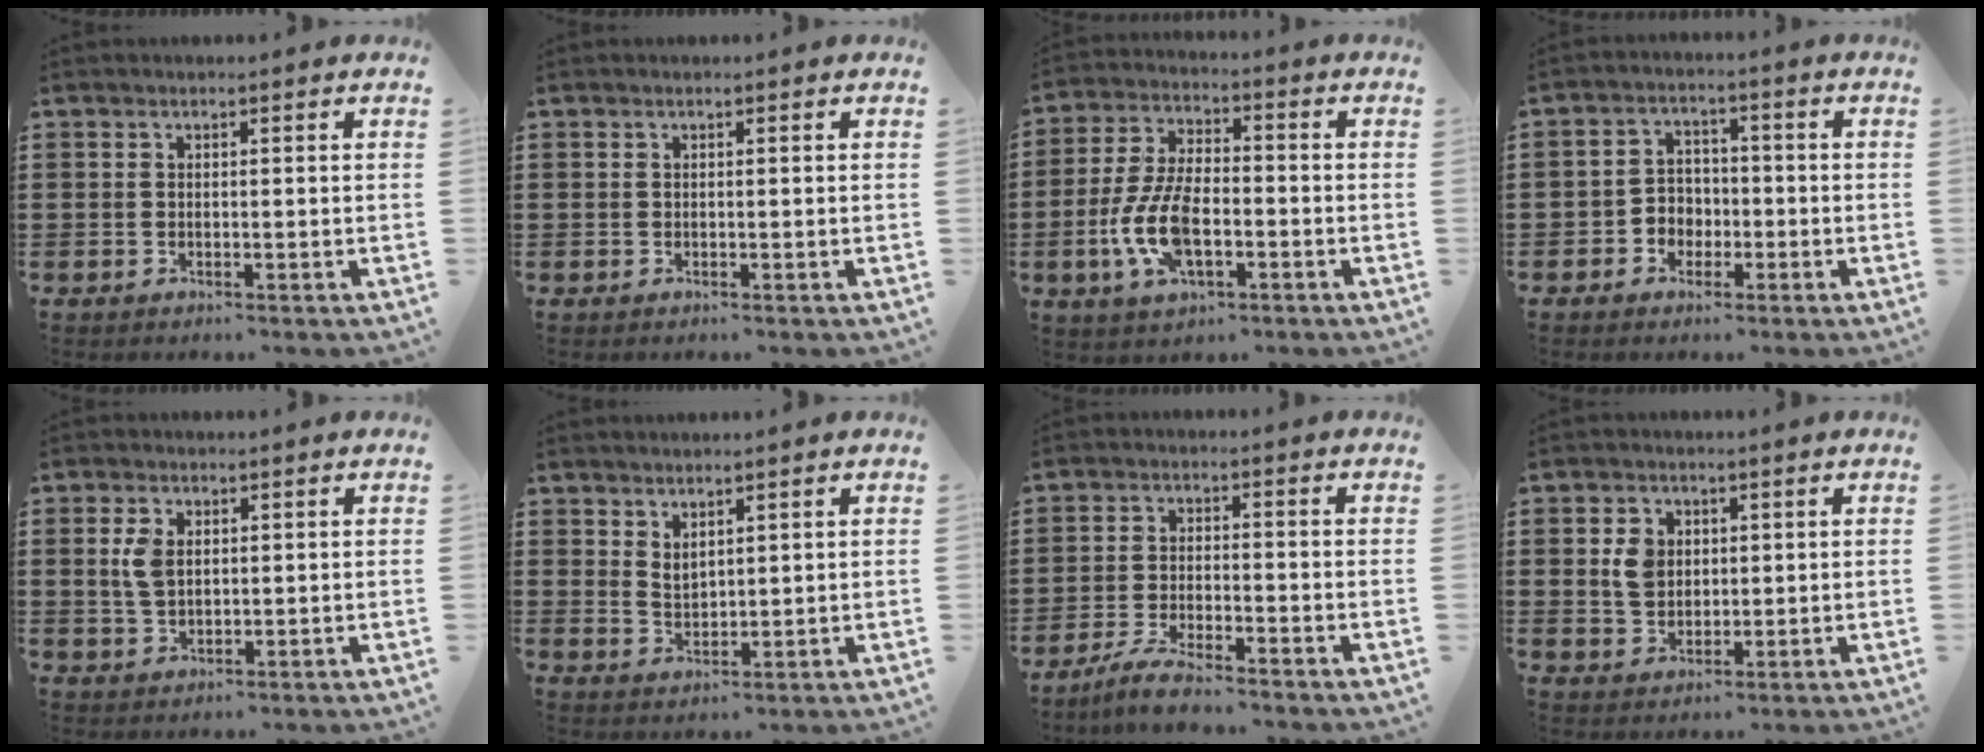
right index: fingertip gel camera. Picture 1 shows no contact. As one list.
[{"total": 0.0}, {"total": 9.9, "force": [-2.8, 4.8, 8.2], "torque": [-0.199, -0.007, -0.058]}, {"total": 3.5, "force": [-1.7, 3.0, 0.8], "torque": [-0.026, 0.008, -0.037]}, {"total": 4.1, "force": [0.9, 2.5, 3.2], "torque": [-0.076, 0.007, 0.013]}, {"total": 2.3, "force": [2.0, 1.0, 0.5], "torque": [-0.014, 0.004, 0.040]}, {"total": 4.2, "force": [-3.9, -0.1, 1.5], "torque": [-0.041, -0.006, -0.079]}, {"total": 4.3, "force": [0.9, 3.4, 2.5], "torque": [-0.059, 0.013, 0.015]}]